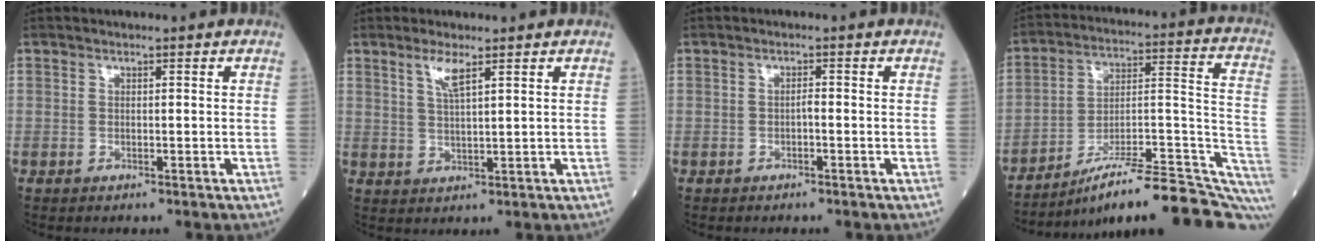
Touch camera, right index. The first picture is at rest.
{"total": 3.4, "force": [2.0, 0.2, 2.7], "torque": [-0.058, -0.002, 0.042]}
{"total": 0.8, "force": [-0.4, 0.2, 0.7], "torque": [-0.011, 0.002, -0.008]}
{"total": 24.6, "force": [-20.0, 2.9, 13.9], "torque": [-0.123, 0.027, -0.290]}